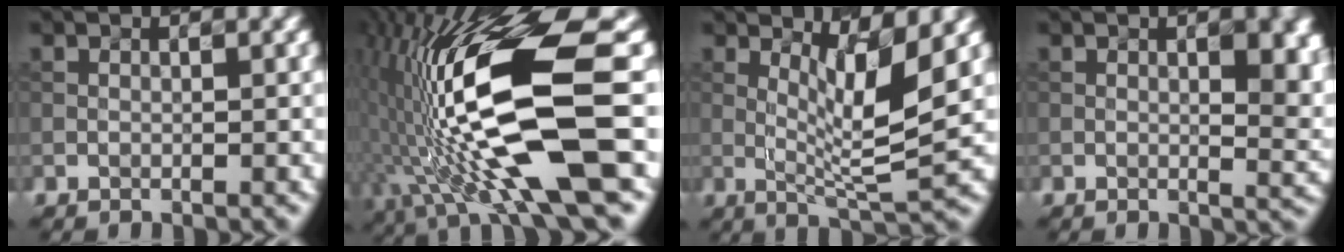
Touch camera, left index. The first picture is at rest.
{"total": 15.1, "force": [-0.9, 3.4, 14.7], "torque": [-0.275, 0.014, 0.005]}
{"total": 5.4, "force": [1.4, 0.9, 5.2], "torque": [-0.094, -0.013, 0.042]}
{"total": 6.5, "force": [1.7, 2.7, 5.7], "torque": [-0.038, 0.008, 0.032]}